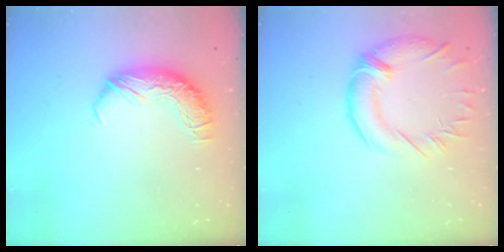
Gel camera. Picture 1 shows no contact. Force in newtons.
{"total": 4.0, "press": 3.2, "slide": 2.5}